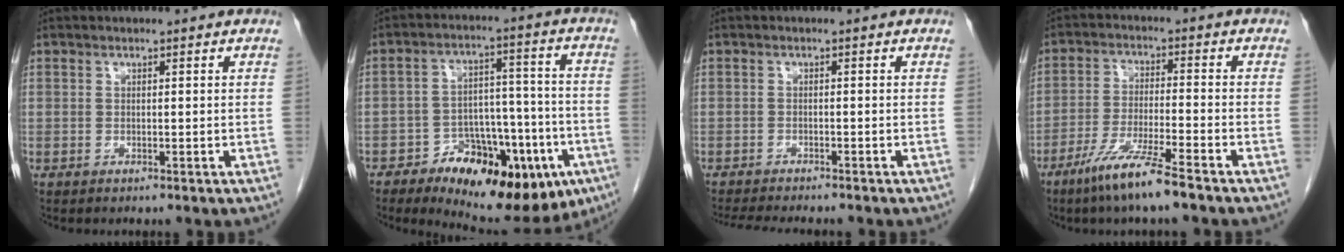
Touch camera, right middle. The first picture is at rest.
{"total": 18.5, "force": [-9.7, 8.2, 13.4], "torque": [-0.151, 0.023, -0.132]}
{"total": 7.8, "force": [-7.0, 1.0, 3.2], "torque": [-0.049, -0.013, -0.104]}
{"total": 8.4, "force": [-5.9, -0.3, 6.0], "torque": [-0.119, -0.024, -0.114]}